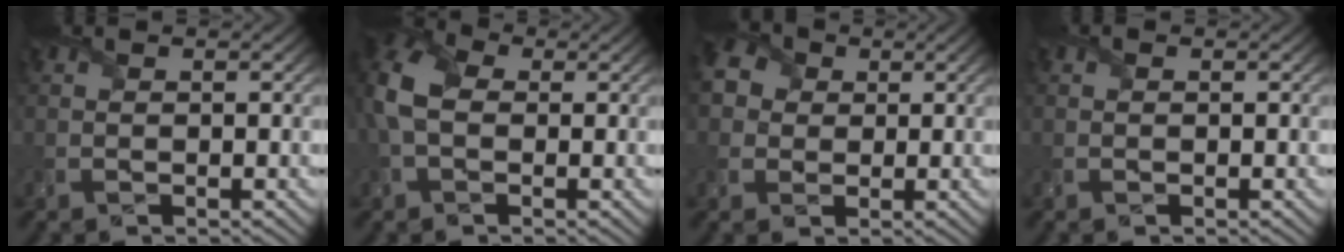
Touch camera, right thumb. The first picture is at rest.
{"total": 7.6, "force": [0.2, 5.3, 5.5], "torque": [-0.153, 0.007, -0.005]}
{"total": 4.7, "force": [0.9, 4.2, 1.9], "torque": [-0.049, 0.010, 0.005]}
{"total": 0.0}